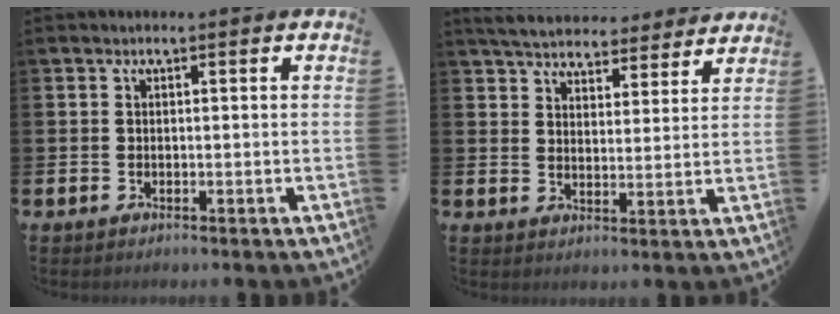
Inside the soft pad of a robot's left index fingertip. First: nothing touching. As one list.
[{"total": 5.5, "force": [5.4, 1.2, 0.4], "torque": [-0.031, -0.035, 0.094]}]